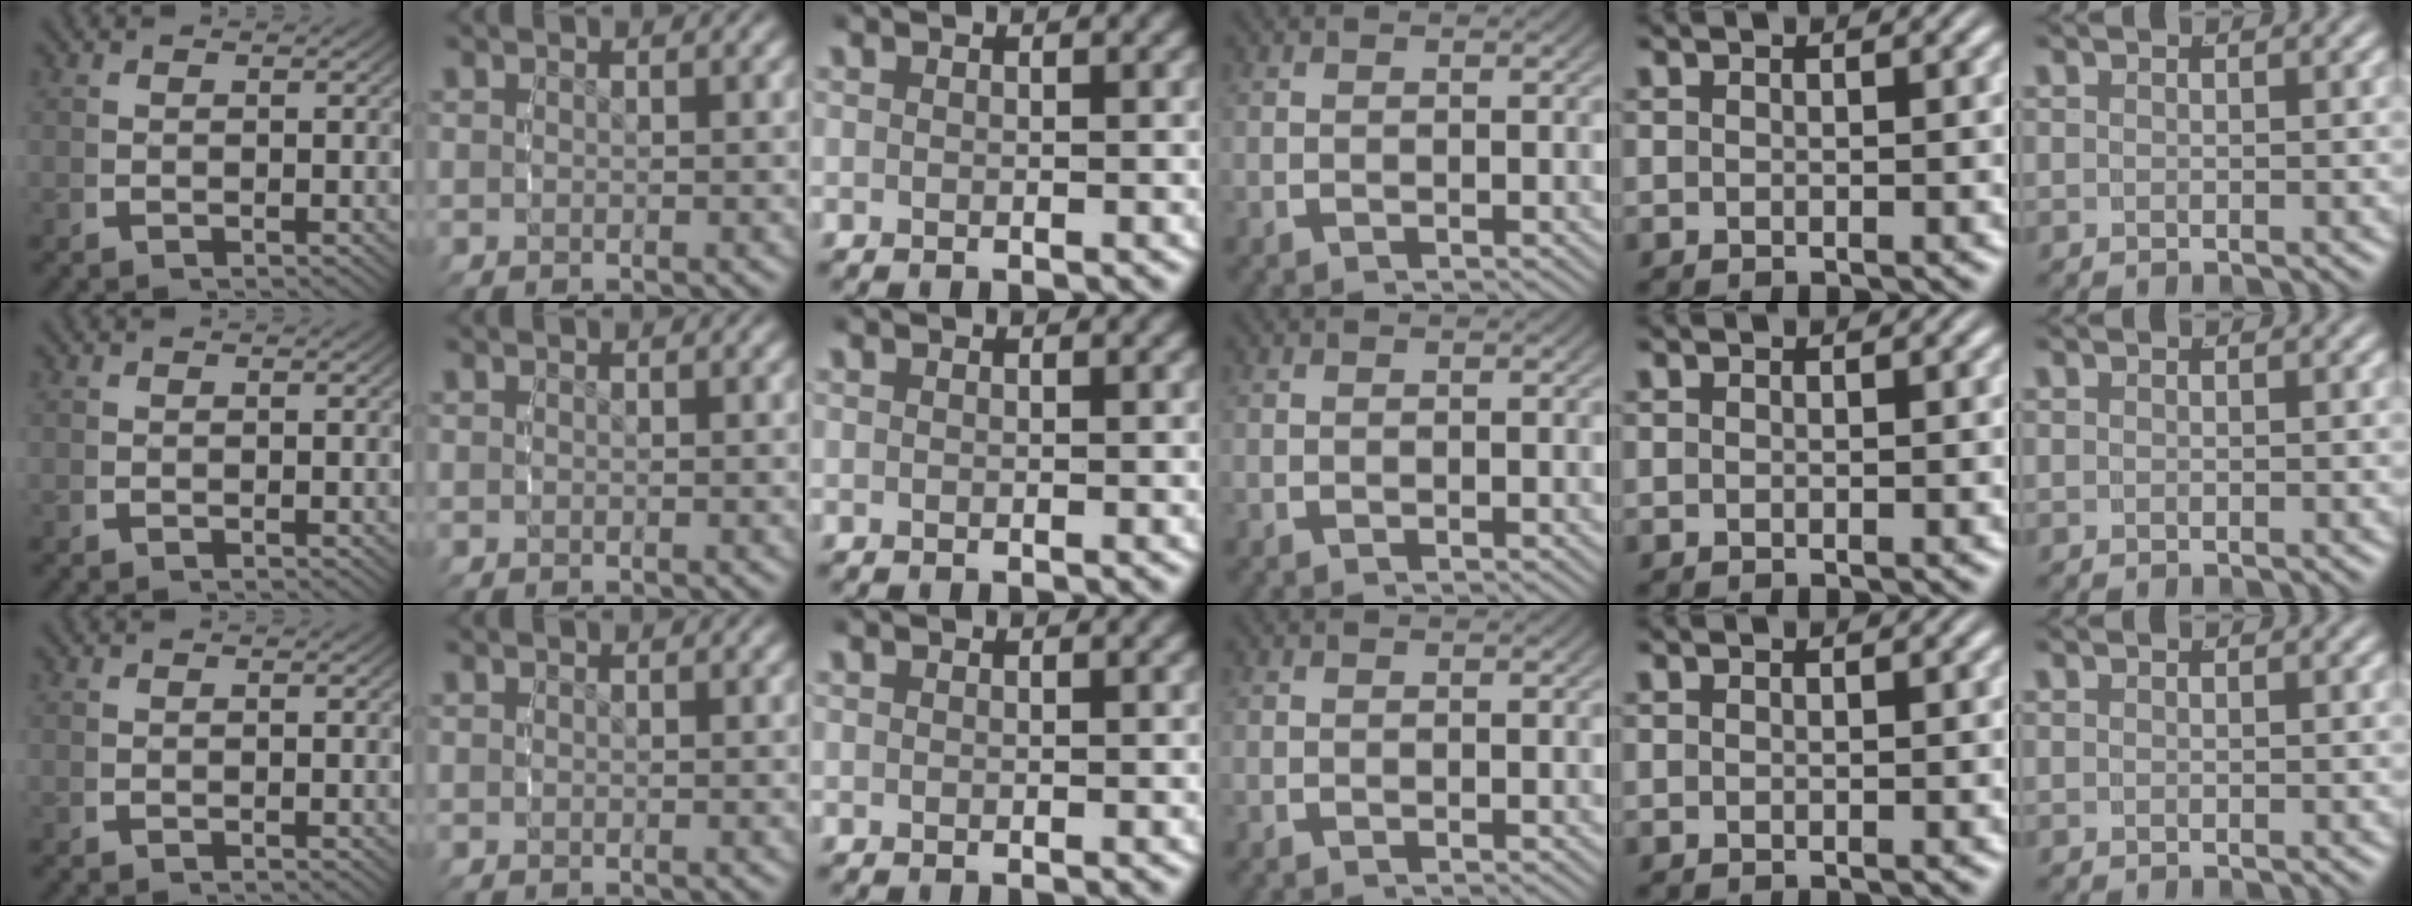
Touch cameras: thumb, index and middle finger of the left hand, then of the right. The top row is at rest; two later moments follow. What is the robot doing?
{"motion": "reach", "object": "paper plate"}